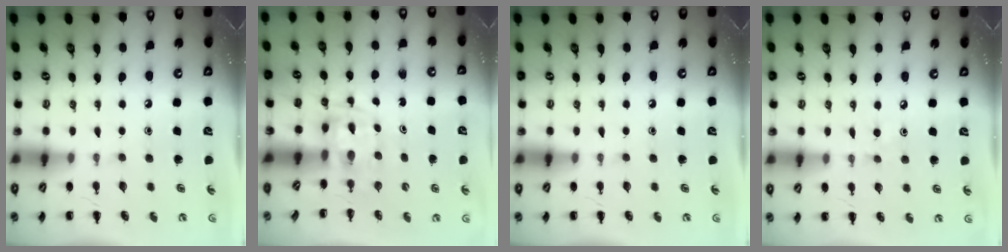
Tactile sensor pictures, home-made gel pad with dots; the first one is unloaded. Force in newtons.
{"total": 2.8, "press": 2.5, "slide": 1.3}
{"total": 0.0}
{"total": 2.5, "press": 2.3, "slide": 0.9}